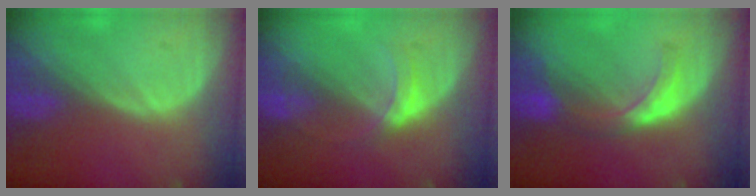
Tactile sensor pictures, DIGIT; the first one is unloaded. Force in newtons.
{"total": 3.7, "press": 3.3, "slide": 1.7}
{"total": 5.8, "press": 5.6, "slide": 1.5}